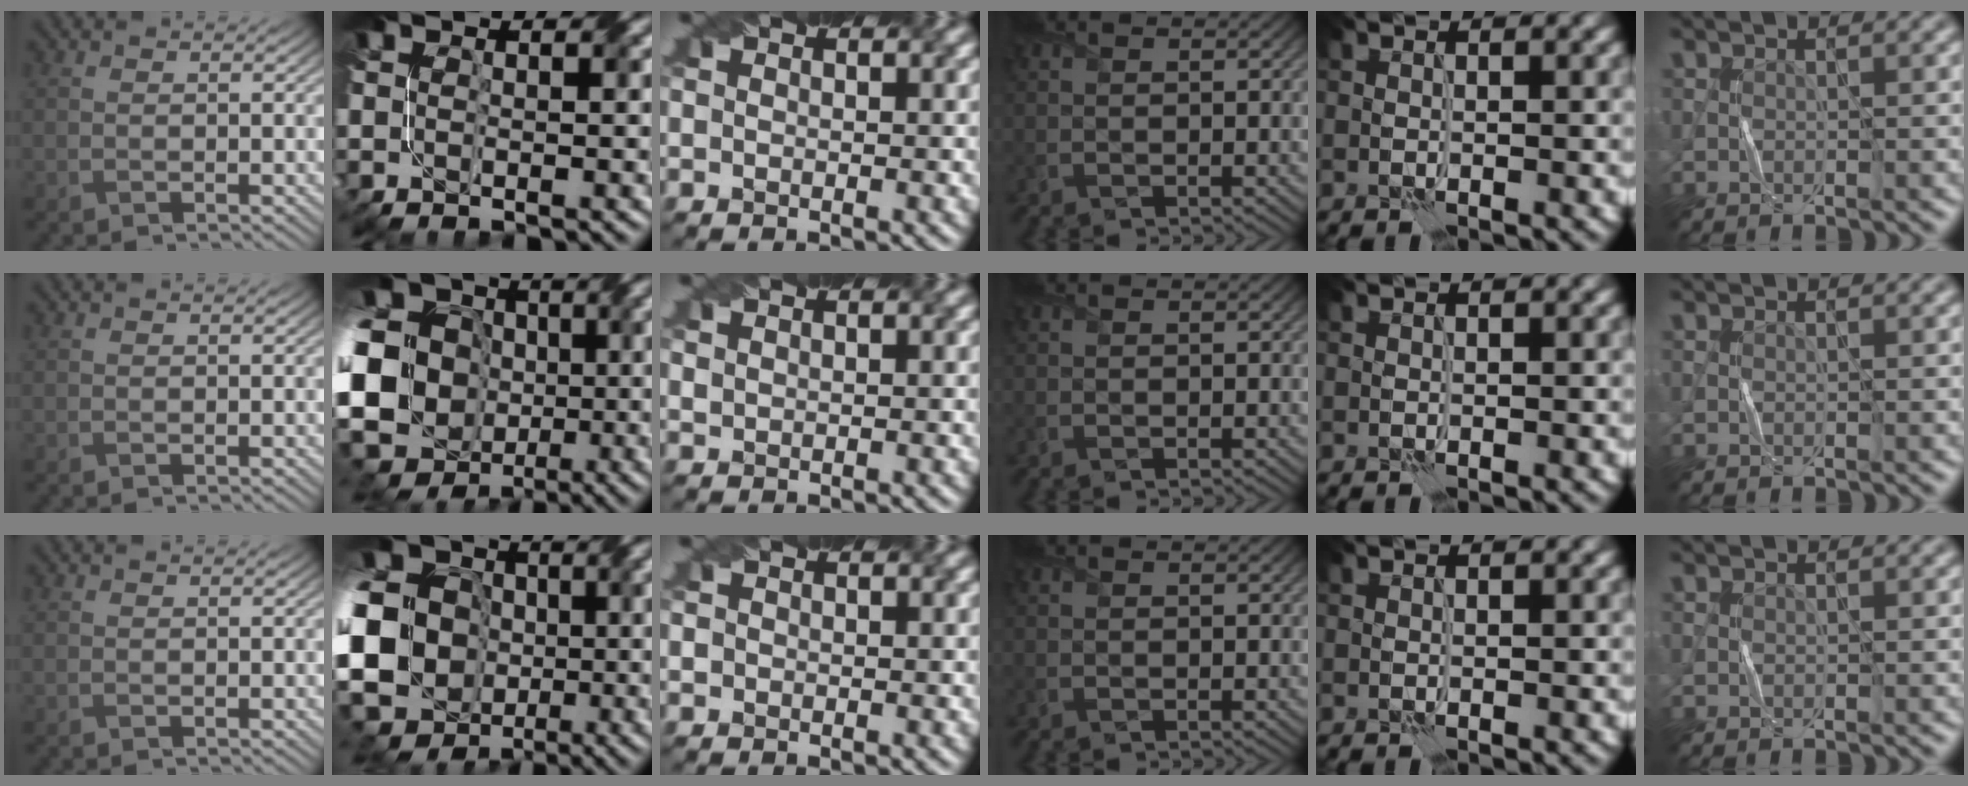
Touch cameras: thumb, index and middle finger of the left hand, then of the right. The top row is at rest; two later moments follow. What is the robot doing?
{"motion": "fold", "object": "paper"}